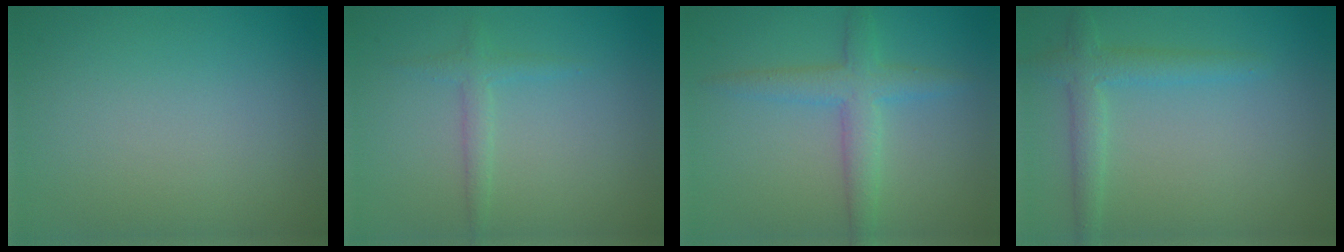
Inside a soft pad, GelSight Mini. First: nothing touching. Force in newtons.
{"total": 1.5, "press": 1.5, "slide": 0.0}
{"total": 3.4, "press": 3.4, "slide": 0.0}
{"total": 2.7, "press": 2.7, "slide": 0.1}